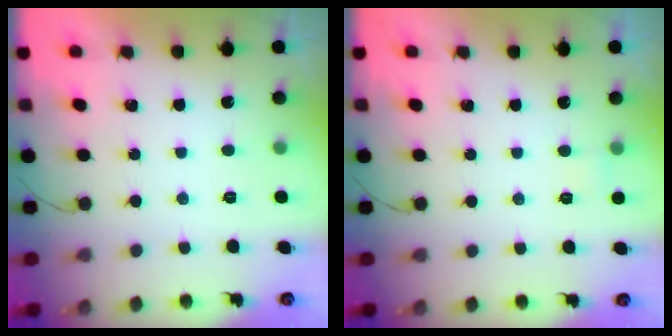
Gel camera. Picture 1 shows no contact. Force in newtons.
{"total": 2.1, "press": 2.0, "slide": 0.7}